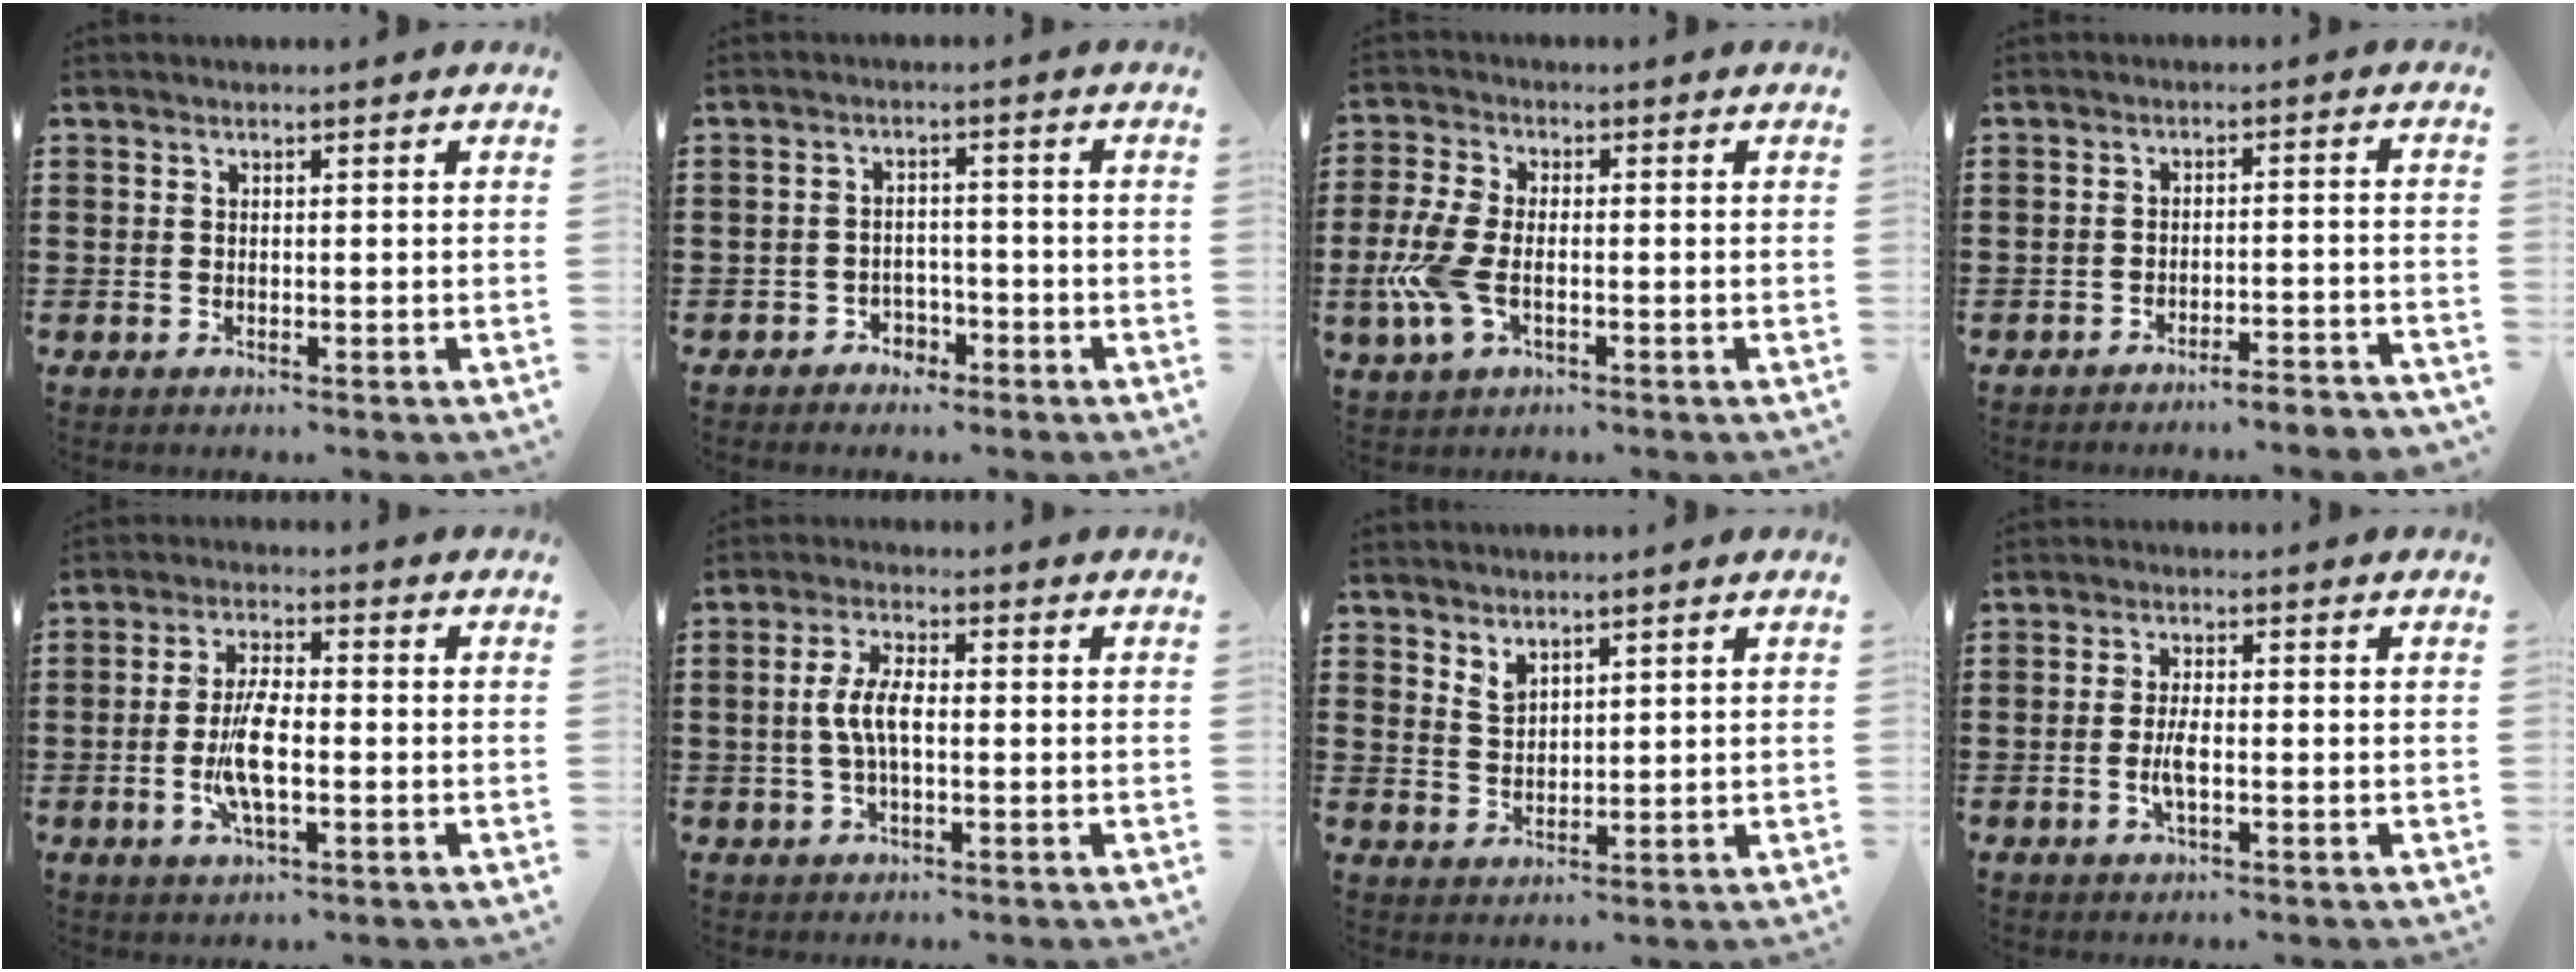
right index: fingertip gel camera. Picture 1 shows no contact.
{"total": 2.5, "force": [-2.0, 1.5, 0.3], "torque": [-0.014, 0.001, -0.044]}
{"total": 7.1, "force": [-1.4, 3.6, 5.9], "torque": [-0.150, -0.010, -0.032]}
{"total": 3.3, "force": [-3.2, -0.3, 0.7], "torque": [-0.016, -0.004, -0.067]}
{"total": 7.6, "force": [-1.3, 2.5, 7.0], "torque": [-0.153, -0.008, -0.029]}
{"total": 5.6, "force": [-0.3, 2.3, 5.1], "torque": [-0.114, -0.002, -0.013]}
{"total": 2.5, "force": [2.3, 1.0, 0.4], "torque": [-0.012, 0.001, 0.044]}
{"total": 3.2, "force": [-0.7, 0.9, 3.0], "torque": [-0.067, -0.004, -0.016]}